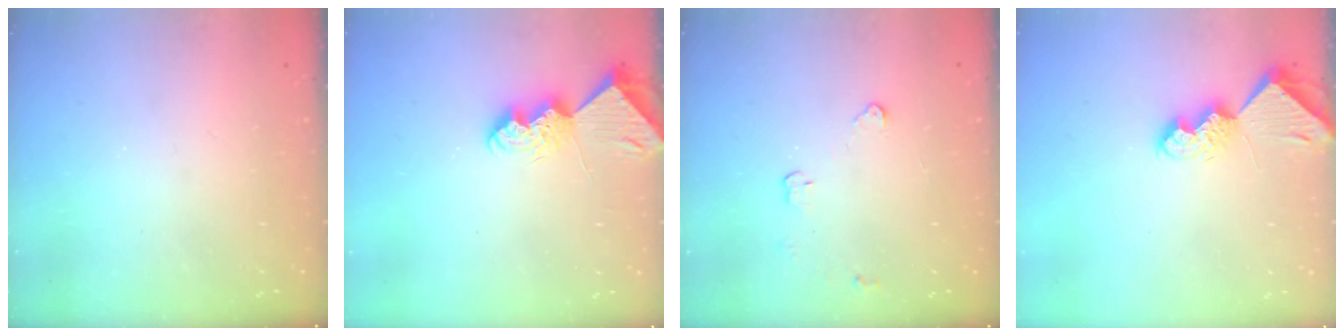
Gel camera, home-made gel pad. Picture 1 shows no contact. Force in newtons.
{"total": 8.2, "press": 8.2, "slide": 0.9}
{"total": 2.9, "press": 2.9, "slide": 0.4}
{"total": 7.7, "press": 7.6, "slide": 0.9}